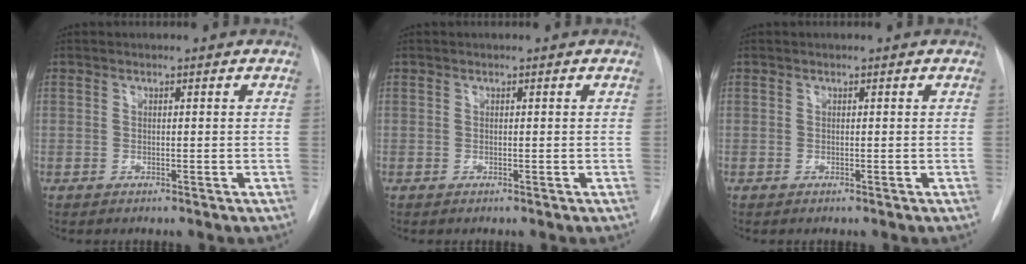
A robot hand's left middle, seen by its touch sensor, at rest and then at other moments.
{"total": 0.0}
{"total": 0.0}